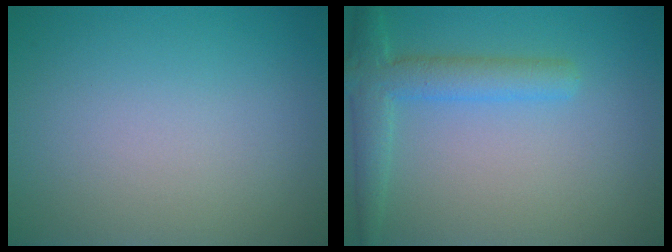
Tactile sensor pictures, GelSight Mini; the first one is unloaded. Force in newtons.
{"total": 3.8, "press": 3.8, "slide": 0.2}